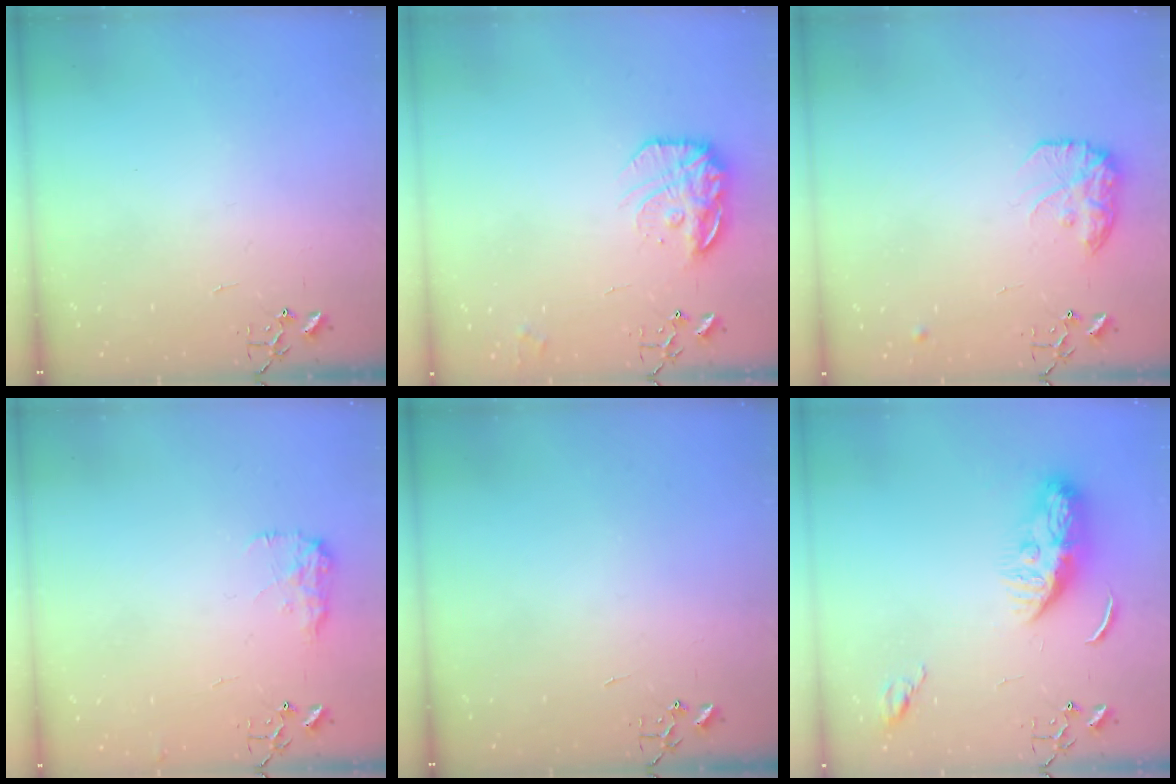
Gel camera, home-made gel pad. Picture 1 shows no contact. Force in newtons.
{"total": 16.0, "press": 15.9, "slide": 1.3}
{"total": 13.1, "press": 13.0, "slide": 0.7}
{"total": 8.7, "press": 8.6, "slide": 0.5}
{"total": 0.0}
{"total": 10.3, "press": 10.2, "slide": 0.9}